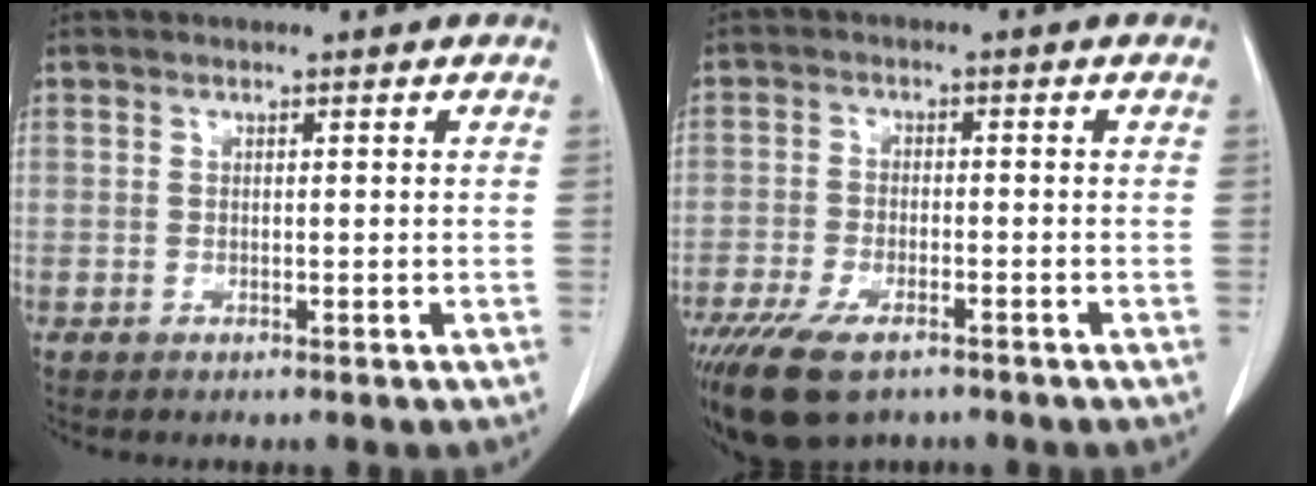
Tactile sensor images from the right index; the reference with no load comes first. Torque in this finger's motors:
{"motor_torque": [1.36, -0.78, 0.47, 0.09]}